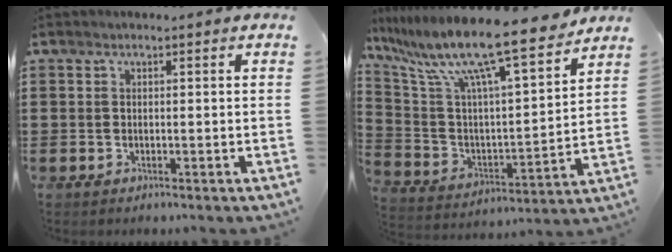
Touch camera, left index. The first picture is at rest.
{"total": 12.7, "force": [10.1, 0.4, 7.6], "torque": [-0.186, -0.072, 0.168]}